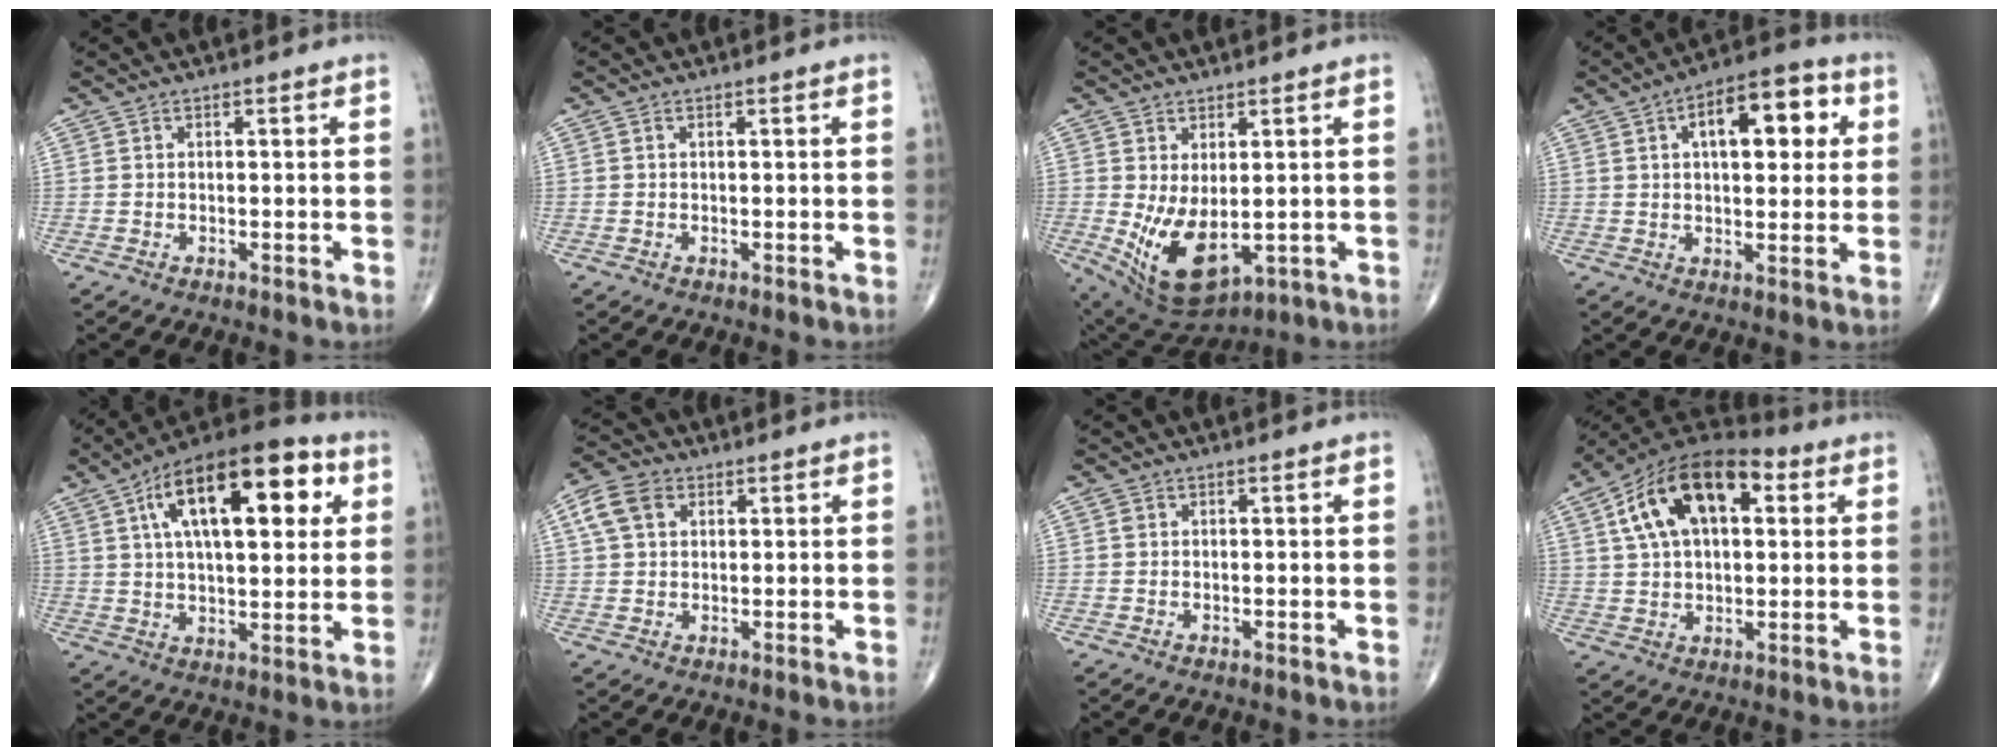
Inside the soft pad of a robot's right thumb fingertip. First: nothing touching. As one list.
[{"total": 0.0}, {"total": 11.4, "force": [-1.2, 6.0, 9.6], "torque": [-0.164, -0.013, 0.011]}, {"total": 14.0, "force": [4.1, 6.7, 11.6], "torque": [-0.134, 0.015, 0.055]}, {"total": 22.9, "force": [7.7, 10.2, 19.0], "torque": [-0.283, 0.010, 0.116]}, {"total": 6.6, "force": [2.4, 4.7, 4.0], "torque": [-0.072, 0.012, 0.042]}, {"total": 0.6, "force": [0.2, 0.5, 0.3], "torque": [-0.003, 0.003, 0.005]}, {"total": 19.1, "force": [6.0, 10.5, 14.7], "torque": [-0.233, 0.018, 0.092]}]